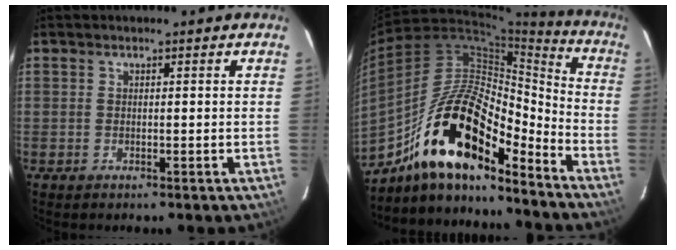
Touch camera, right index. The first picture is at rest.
{"total": 19.9, "force": [-13.6, 6.2, 13.2], "torque": [-0.238, 0.003, -0.253]}